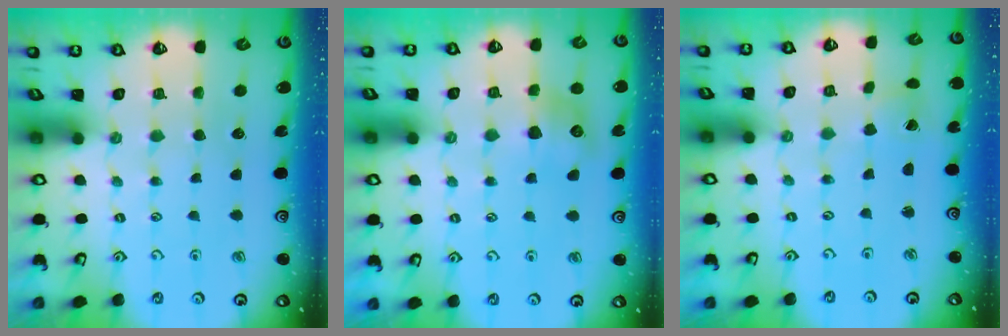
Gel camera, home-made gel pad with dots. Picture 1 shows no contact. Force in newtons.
{"total": 8.0, "press": 8.0, "slide": 0.4}
{"total": 2.5, "press": 2.5, "slide": 0.1}